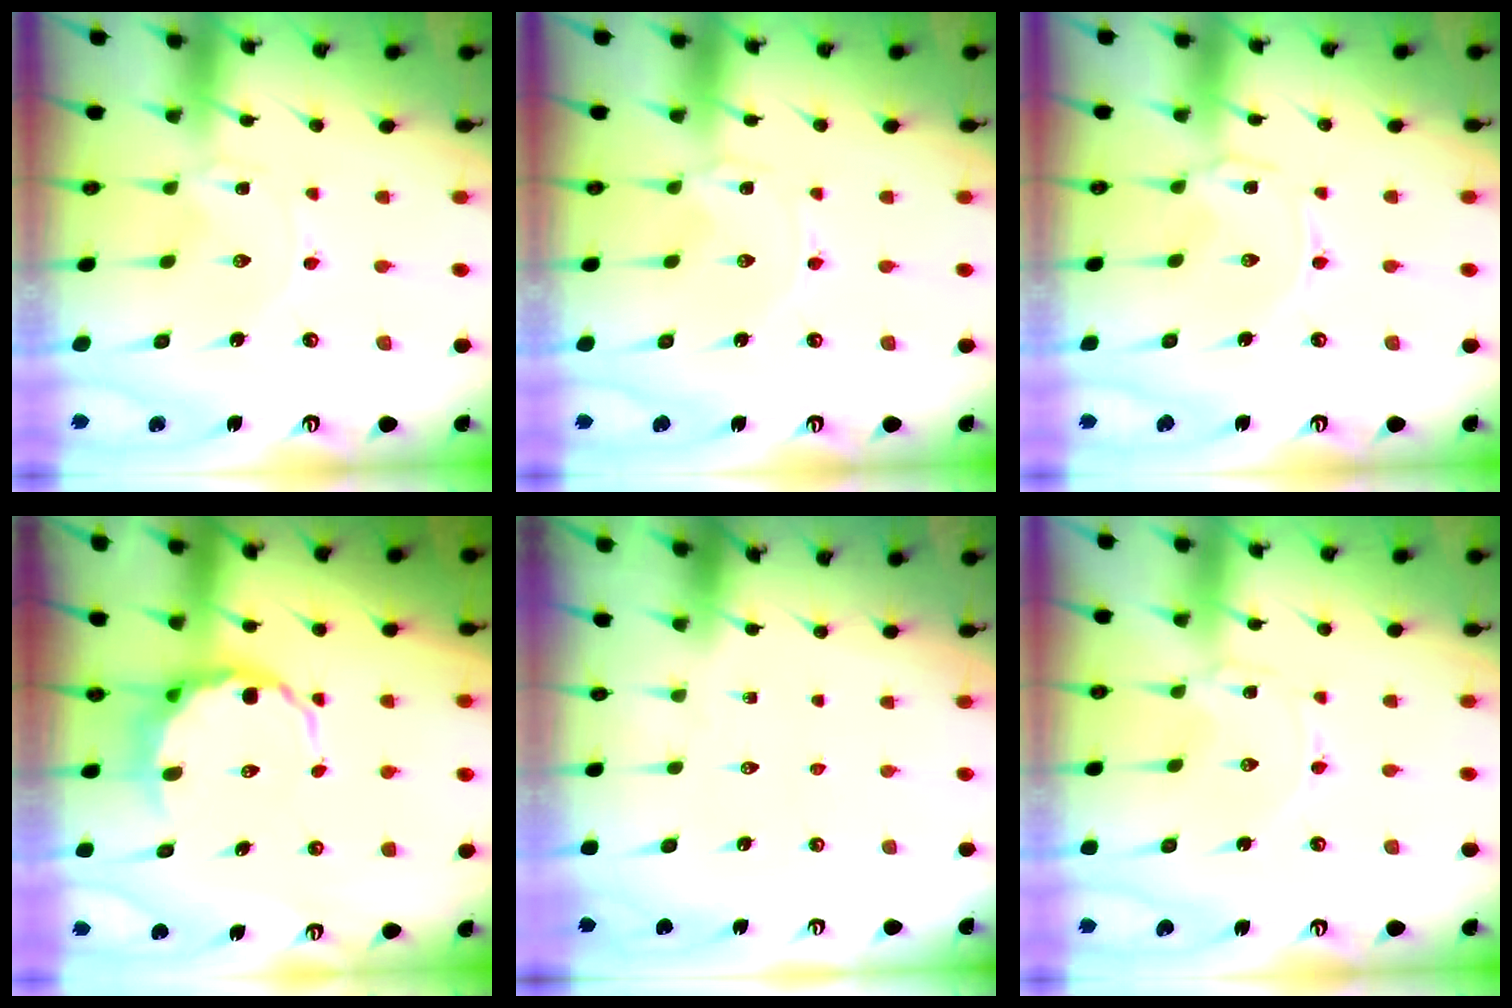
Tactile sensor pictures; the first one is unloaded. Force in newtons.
{"total": 0.0}
{"total": 1.0, "press": 0.9, "slide": 0.4}
{"total": 6.5, "press": 6.3, "slide": 1.9}
{"total": 0.0}
{"total": 0.0}